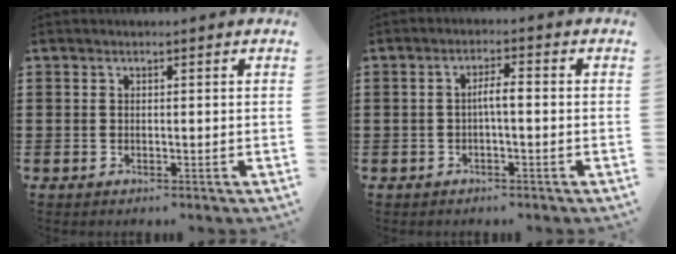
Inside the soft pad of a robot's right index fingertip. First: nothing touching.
{"total": 2.6, "force": [-0.4, 0.4, 2.5], "torque": [-0.047, 0.003, -0.010]}